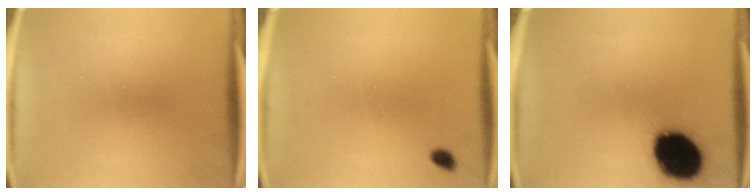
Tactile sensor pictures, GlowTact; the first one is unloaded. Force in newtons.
{"total": 1.3}
{"total": 18.3}